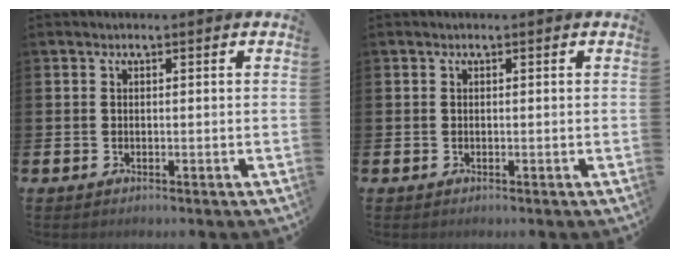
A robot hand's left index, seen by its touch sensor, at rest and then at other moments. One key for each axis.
{"total": 0.0}